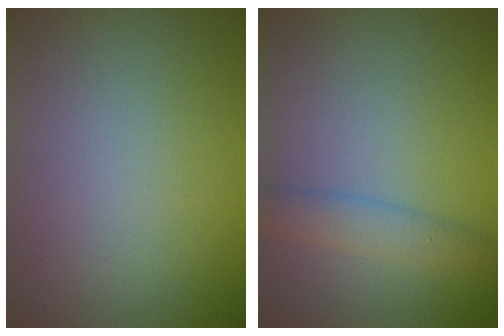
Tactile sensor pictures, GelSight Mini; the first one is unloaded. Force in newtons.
{"total": 2.8, "press": 2.8, "slide": 0.1}